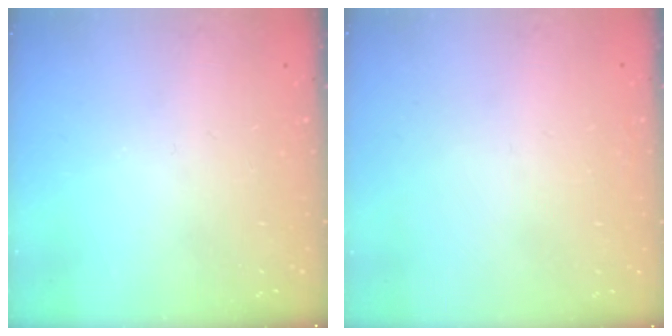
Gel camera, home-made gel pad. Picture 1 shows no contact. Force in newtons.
{"total": 0.8, "press": 0.8, "slide": 0.1}